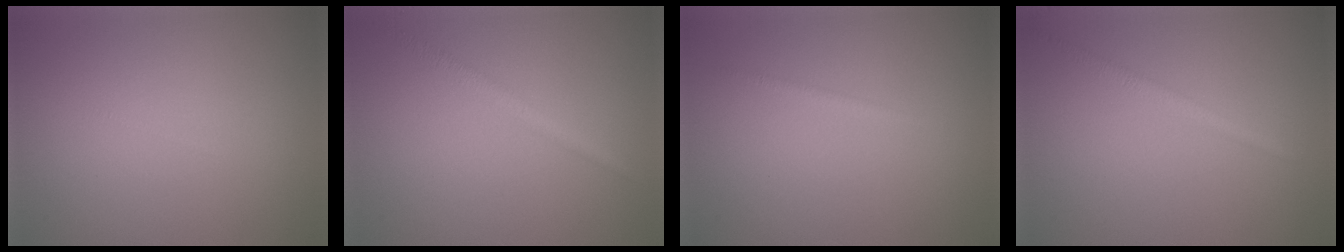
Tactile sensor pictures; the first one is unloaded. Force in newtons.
{"total": 1.6, "press": 1.6, "slide": 0.0}
{"total": 0.6, "press": 0.6, "slide": 0.0}
{"total": 1.5, "press": 1.5, "slide": 0.1}